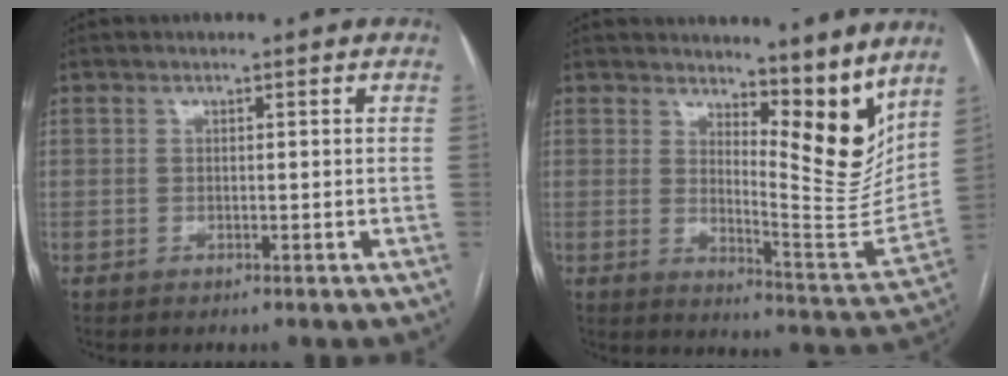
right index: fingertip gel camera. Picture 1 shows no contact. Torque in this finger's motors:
{"motor_torque": [0.11, 0.44, 0.16, 0.03]}